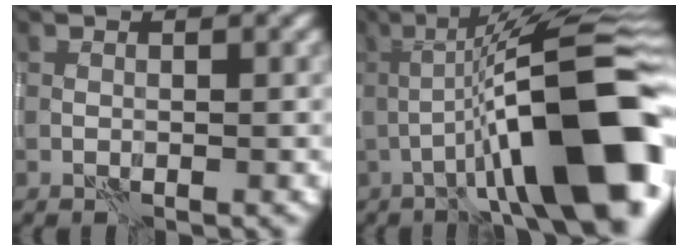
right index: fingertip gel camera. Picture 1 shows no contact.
{"total": 14.2, "force": [-3.5, 2.8, 13.5], "torque": [-0.201, 0.025, -0.054]}